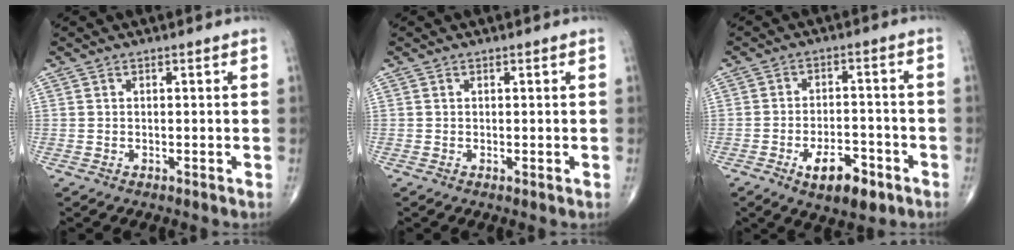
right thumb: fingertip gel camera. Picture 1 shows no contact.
{"total": 0.0}
{"total": 8.4, "force": [-4.3, 3.8, 6.1], "torque": [-0.086, 0.022, -0.063]}